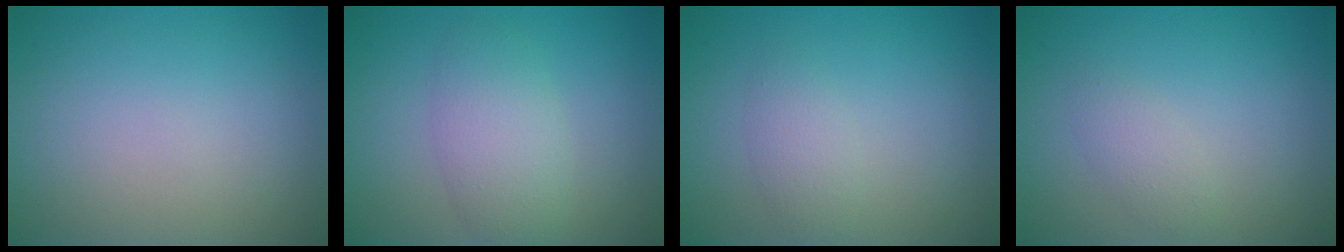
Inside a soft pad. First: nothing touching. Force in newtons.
{"total": 3.9, "press": 3.9, "slide": 0.1}
{"total": 1.8, "press": 1.8, "slide": 0.1}
{"total": 1.5, "press": 1.5, "slide": 0.1}